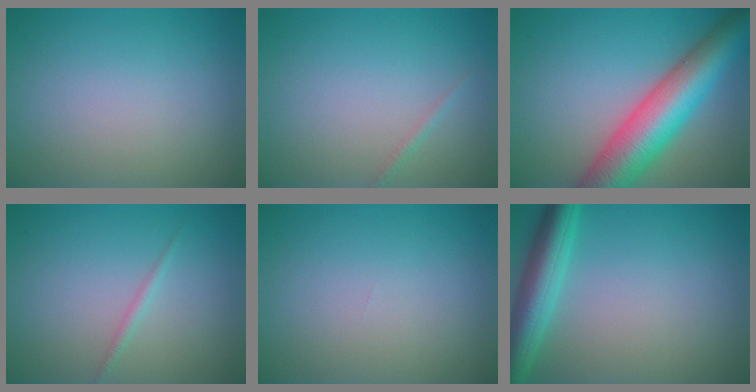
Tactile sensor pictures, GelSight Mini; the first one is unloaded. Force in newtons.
{"total": 0.6, "press": 0.6, "slide": 0.0}
{"total": 10.1, "press": 10.1, "slide": 0.3}
{"total": 0.8, "press": 0.8, "slide": 0.1}
{"total": 0.0}
{"total": 5.2, "press": 5.2, "slide": 0.2}